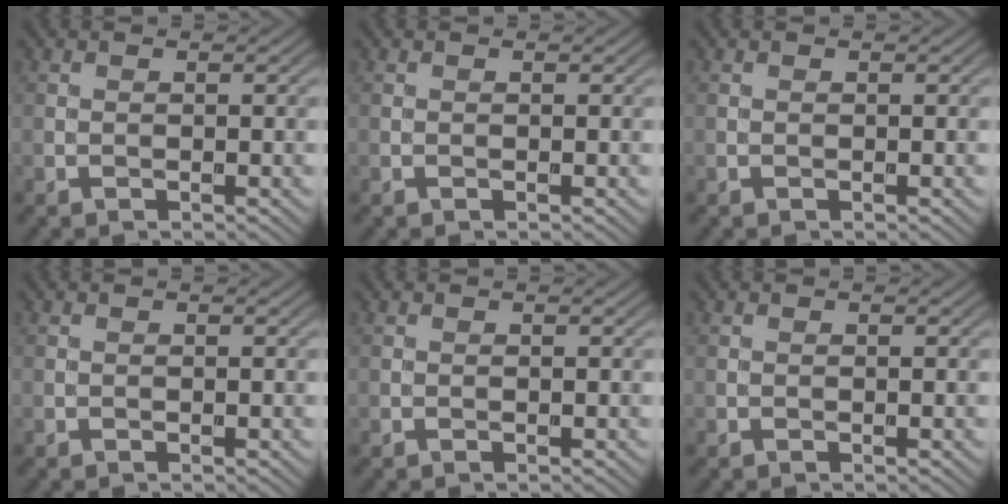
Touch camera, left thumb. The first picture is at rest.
{"total": 0.0}
{"total": 0.0}
{"total": 0.0}
{"total": 0.0}
{"total": 0.0}